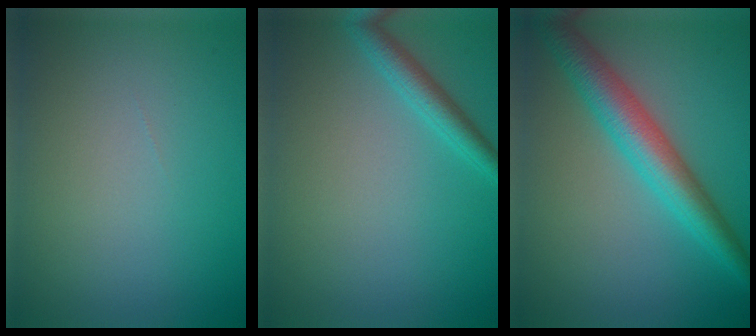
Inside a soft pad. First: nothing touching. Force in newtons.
{"total": 2.4, "press": 2.4, "slide": 0.1}
{"total": 5.5, "press": 5.5, "slide": 0.1}